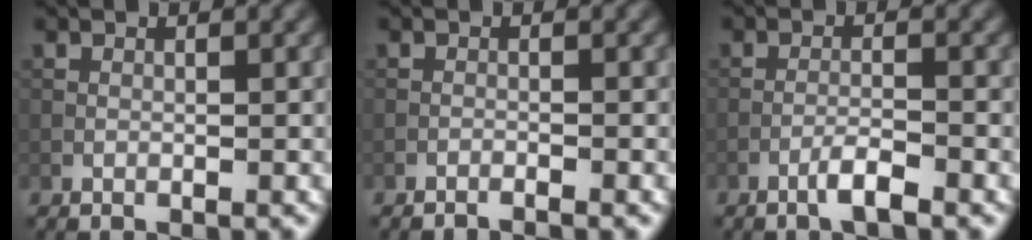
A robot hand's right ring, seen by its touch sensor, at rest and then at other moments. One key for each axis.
{"total": 1.3, "fx": -1.2, "fy": 0.0, "fz": 0.5, "tx": -0.012, "ty": 0.003, "tz": -0.026}
{"total": 2.1, "fx": -1.4, "fy": 0.2, "fz": 1.6, "tx": -0.027, "ty": 0.007, "tz": -0.029}